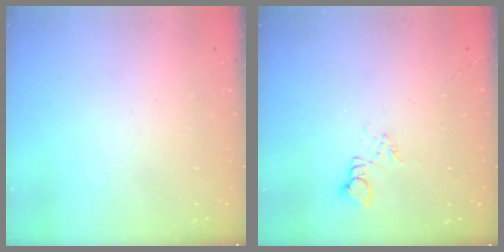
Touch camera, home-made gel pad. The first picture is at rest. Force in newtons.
{"total": 4.6, "press": 4.6, "slide": 0.6}